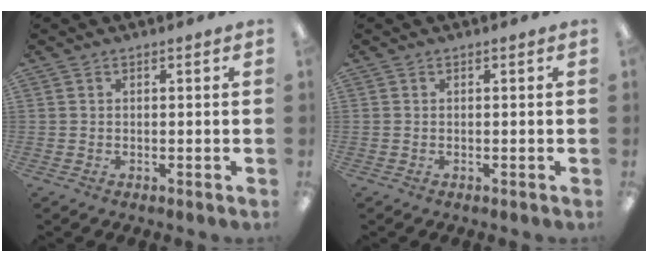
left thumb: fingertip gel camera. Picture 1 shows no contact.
{"total": 0.0}